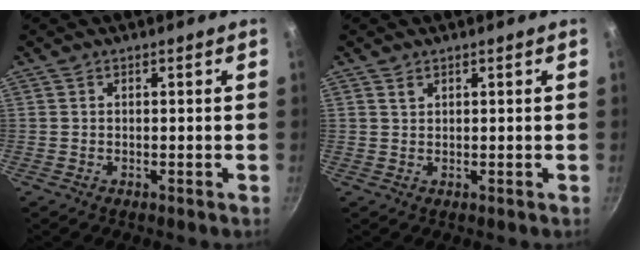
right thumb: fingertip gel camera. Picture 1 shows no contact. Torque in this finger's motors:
{"motor_torque": [-0.54, 0.25, -0.36, 0.36, 0.01]}